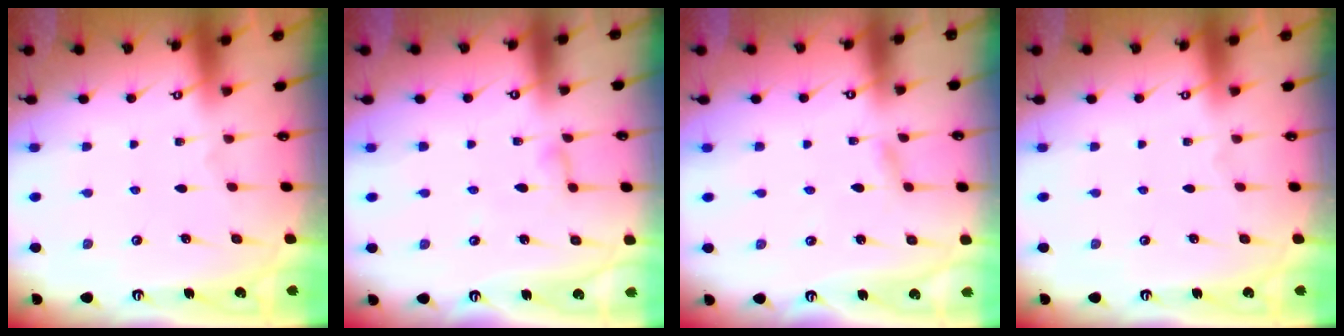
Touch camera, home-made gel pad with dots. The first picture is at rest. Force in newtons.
{"total": 3.9, "press": 3.9, "slide": 0.4}
{"total": 1.1, "press": 1.1, "slide": 0.1}
{"total": 0.0}